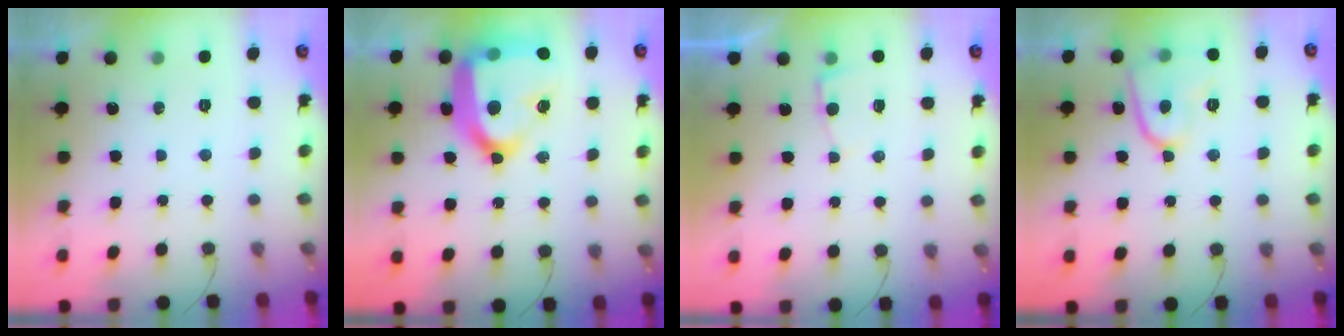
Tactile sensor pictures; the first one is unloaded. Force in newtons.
{"total": 27.7, "press": 27.6, "slide": 2.6}
{"total": 2.1, "press": 2.1, "slide": 0.3}
{"total": 9.6, "press": 9.6, "slide": 1.1}